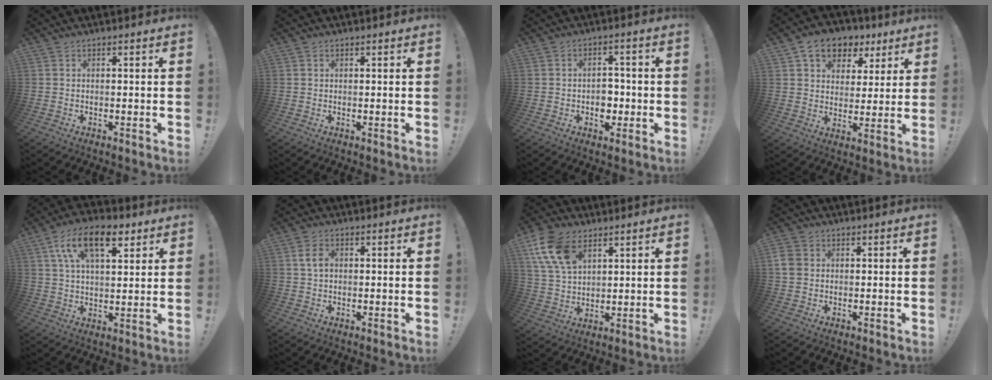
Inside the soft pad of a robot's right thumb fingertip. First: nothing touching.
{"total": 0.5, "force": [0.4, 0.4, 0.0], "torque": [0.003, -0.001, 0.007]}
{"total": 5.9, "force": [-1.2, 4.8, 3.2], "torque": [-0.033, 0.003, -0.021]}
{"total": 10.4, "force": [6.2, 7.4, 4.0], "torque": [-0.066, -0.030, 0.119]}
{"total": 15.5, "force": [7.4, 7.6, 11.4], "torque": [-0.188, -0.009, 0.131]}
{"total": 4.4, "force": [0.8, 3.0, 3.2], "torque": [-0.057, 0.010, 0.016]}
{"total": 14.0, "force": [7.2, 8.8, 8.2], "torque": [-0.158, -0.017, 0.143]}
{"total": 4.0, "force": [0.7, 3.4, 1.9], "torque": [-0.039, 0.004, 0.017]}